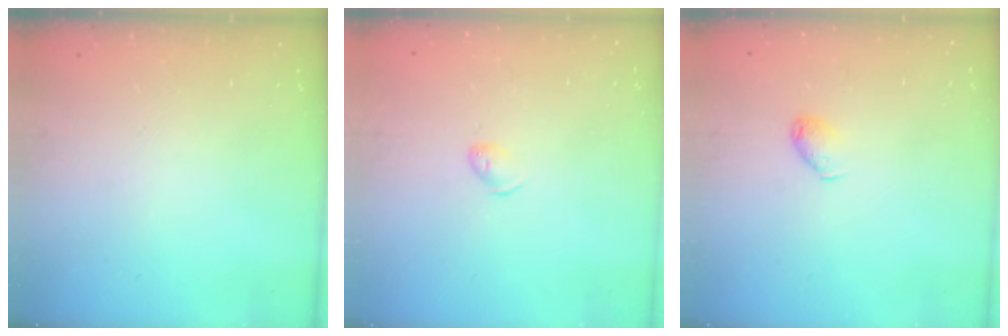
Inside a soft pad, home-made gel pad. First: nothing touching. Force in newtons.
{"total": 4.4, "press": 4.3, "slide": 0.8}
{"total": 5.0, "press": 4.9, "slide": 0.9}